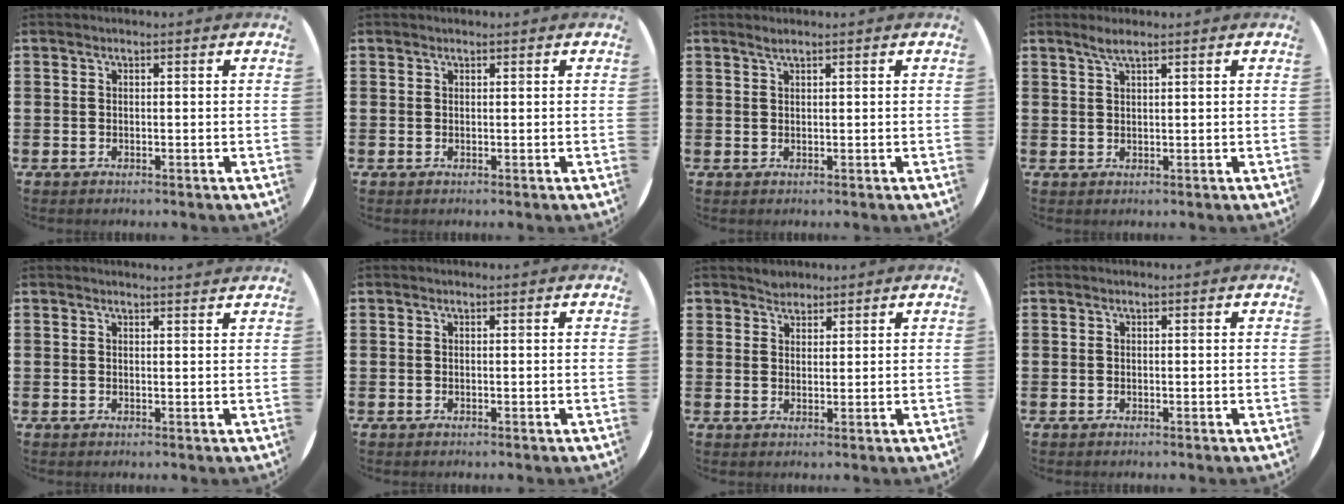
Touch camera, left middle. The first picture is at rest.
{"total": 0.0}
{"total": 0.8, "force": [0.7, -0.1, 0.5], "torque": [-0.008, 0.002, 0.012]}
{"total": 2.0, "force": [1.4, 0.1, 1.4], "torque": [-0.027, 0.003, 0.025]}
{"total": 1.1, "force": [1.1, -0.2, 0.0], "torque": [0.002, -0.001, 0.021]}
{"total": 0.0}
{"total": 2.0, "force": [1.9, 0.7, -0.2], "torque": [0.010, 0.001, 0.036]}
{"total": 0.0}